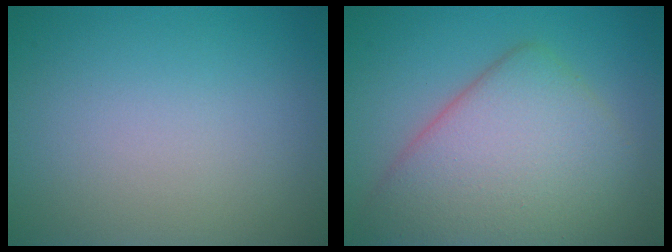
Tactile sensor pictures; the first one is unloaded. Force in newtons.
{"total": 8.4, "press": 8.4, "slide": 0.4}